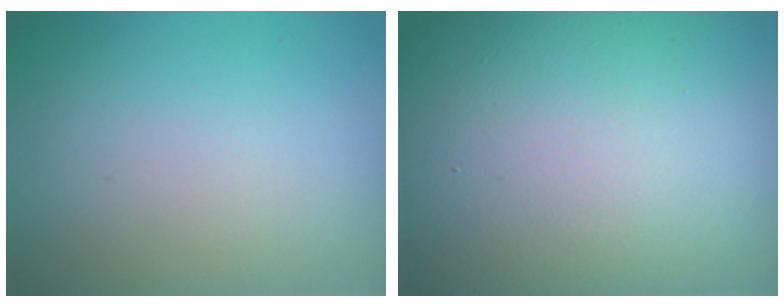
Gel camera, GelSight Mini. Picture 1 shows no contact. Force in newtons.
{"total": 21.1, "press": 21.1, "slide": 0.8}